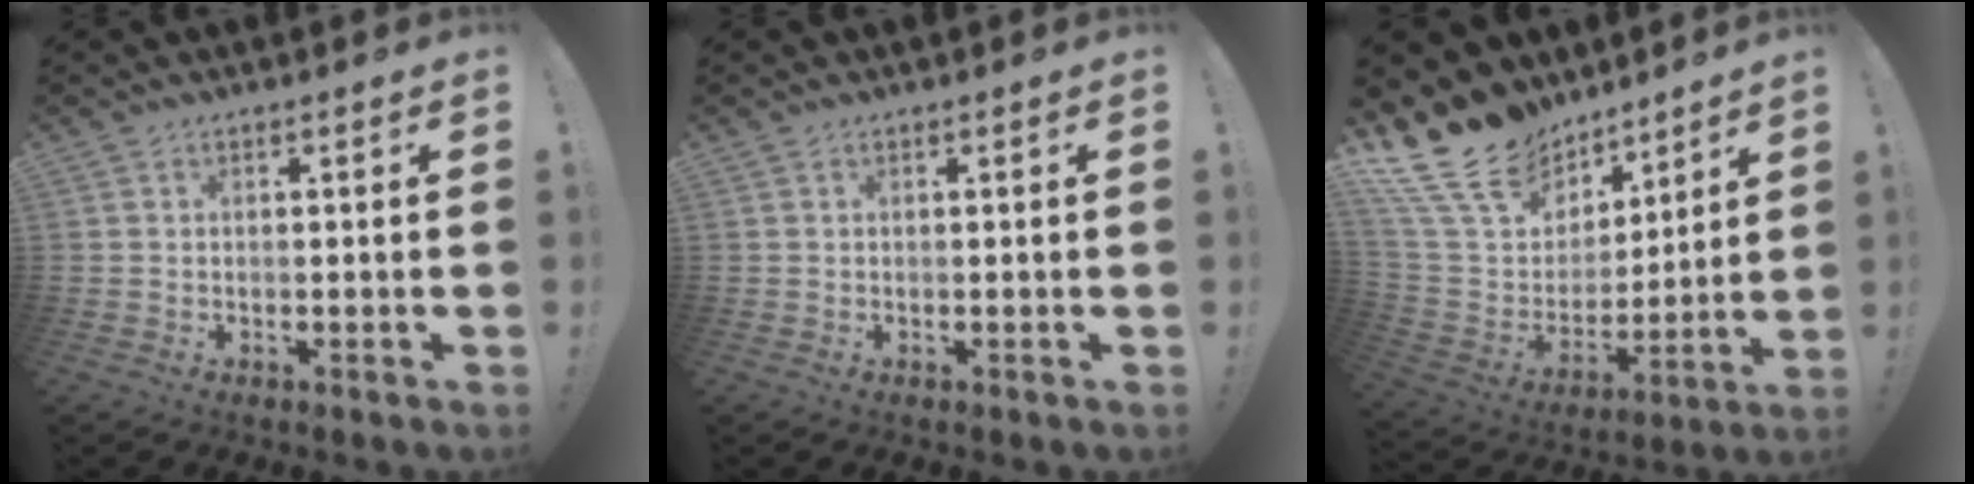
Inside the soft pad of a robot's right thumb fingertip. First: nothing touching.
{"total": 0.0}
{"total": 19.5, "force": [14.0, 11.5, 7.1], "torque": [-0.140, -0.092, 0.280]}